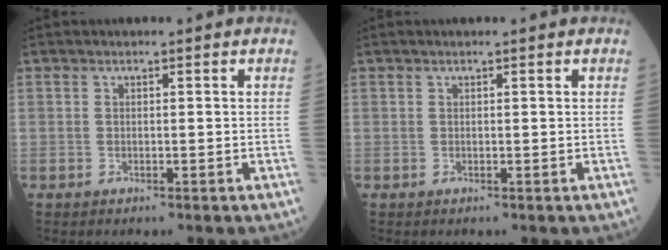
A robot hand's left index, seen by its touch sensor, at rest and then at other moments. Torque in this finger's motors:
{"motor_torque": [0.05, -0.15, -0.04, 0.00]}